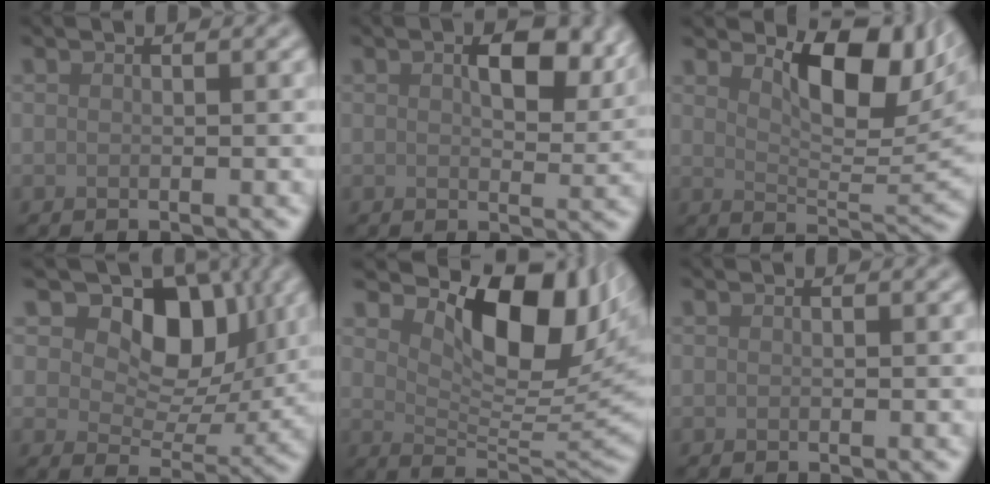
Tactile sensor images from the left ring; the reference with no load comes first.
{"total": 5.4, "force": [2.2, 2.6, 4.2], "torque": [-0.063, -0.003, 0.036]}
{"total": 7.9, "force": [3.2, 3.6, 6.3], "torque": [-0.090, -0.008, 0.051]}
{"total": 9.6, "force": [4.3, 6.2, 6.0], "torque": [-0.083, -0.008, 0.059]}
{"total": 10.1, "force": [4.8, 4.7, 7.5], "torque": [-0.107, -0.010, 0.083]}
{"total": 0.0}